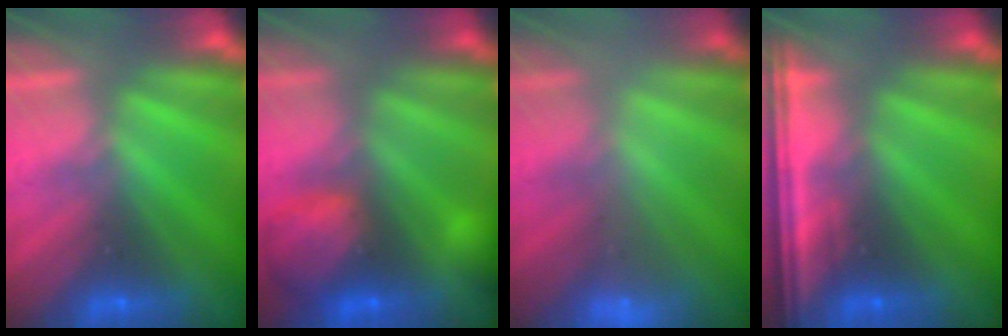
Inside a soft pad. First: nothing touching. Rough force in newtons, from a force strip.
{"total": 9.6}
{"total": 2.3}
{"total": 5.8}